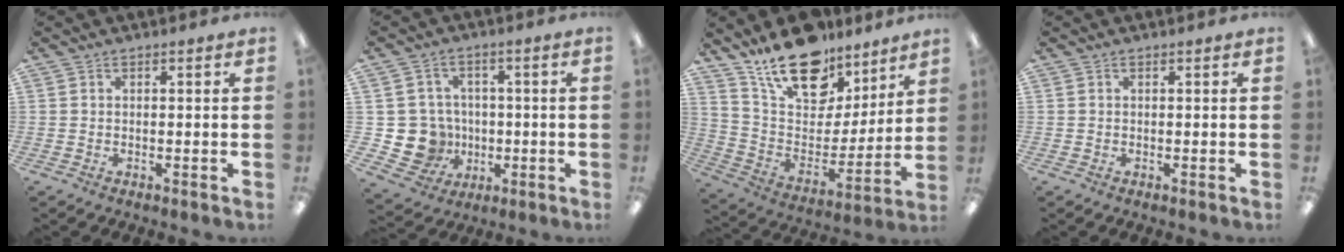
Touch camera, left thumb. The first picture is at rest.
{"total": 9.6, "force": [-1.3, 9.1, 2.5], "torque": [-0.081, 0.014, -0.011]}
{"total": 19.7, "force": [15.2, 9.5, 8.0], "torque": [-0.145, -0.102, 0.273]}
{"total": 0.0}